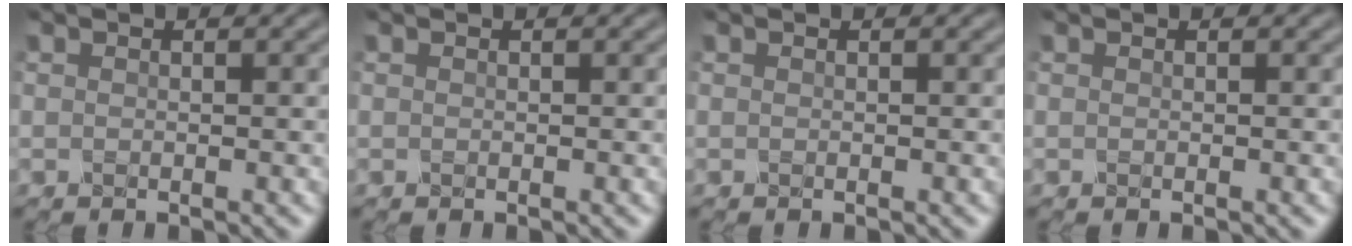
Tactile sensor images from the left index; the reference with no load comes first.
{"total": 0.0}
{"total": 0.0}
{"total": 0.0}